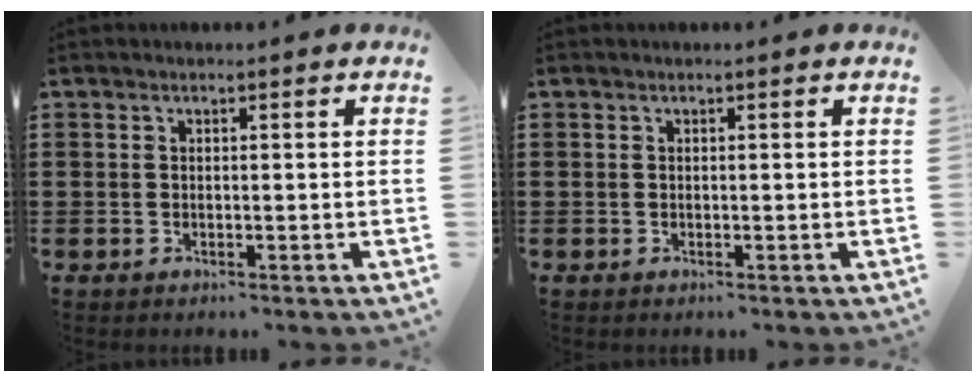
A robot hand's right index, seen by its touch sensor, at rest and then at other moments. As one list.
[{"total": 0.0}]